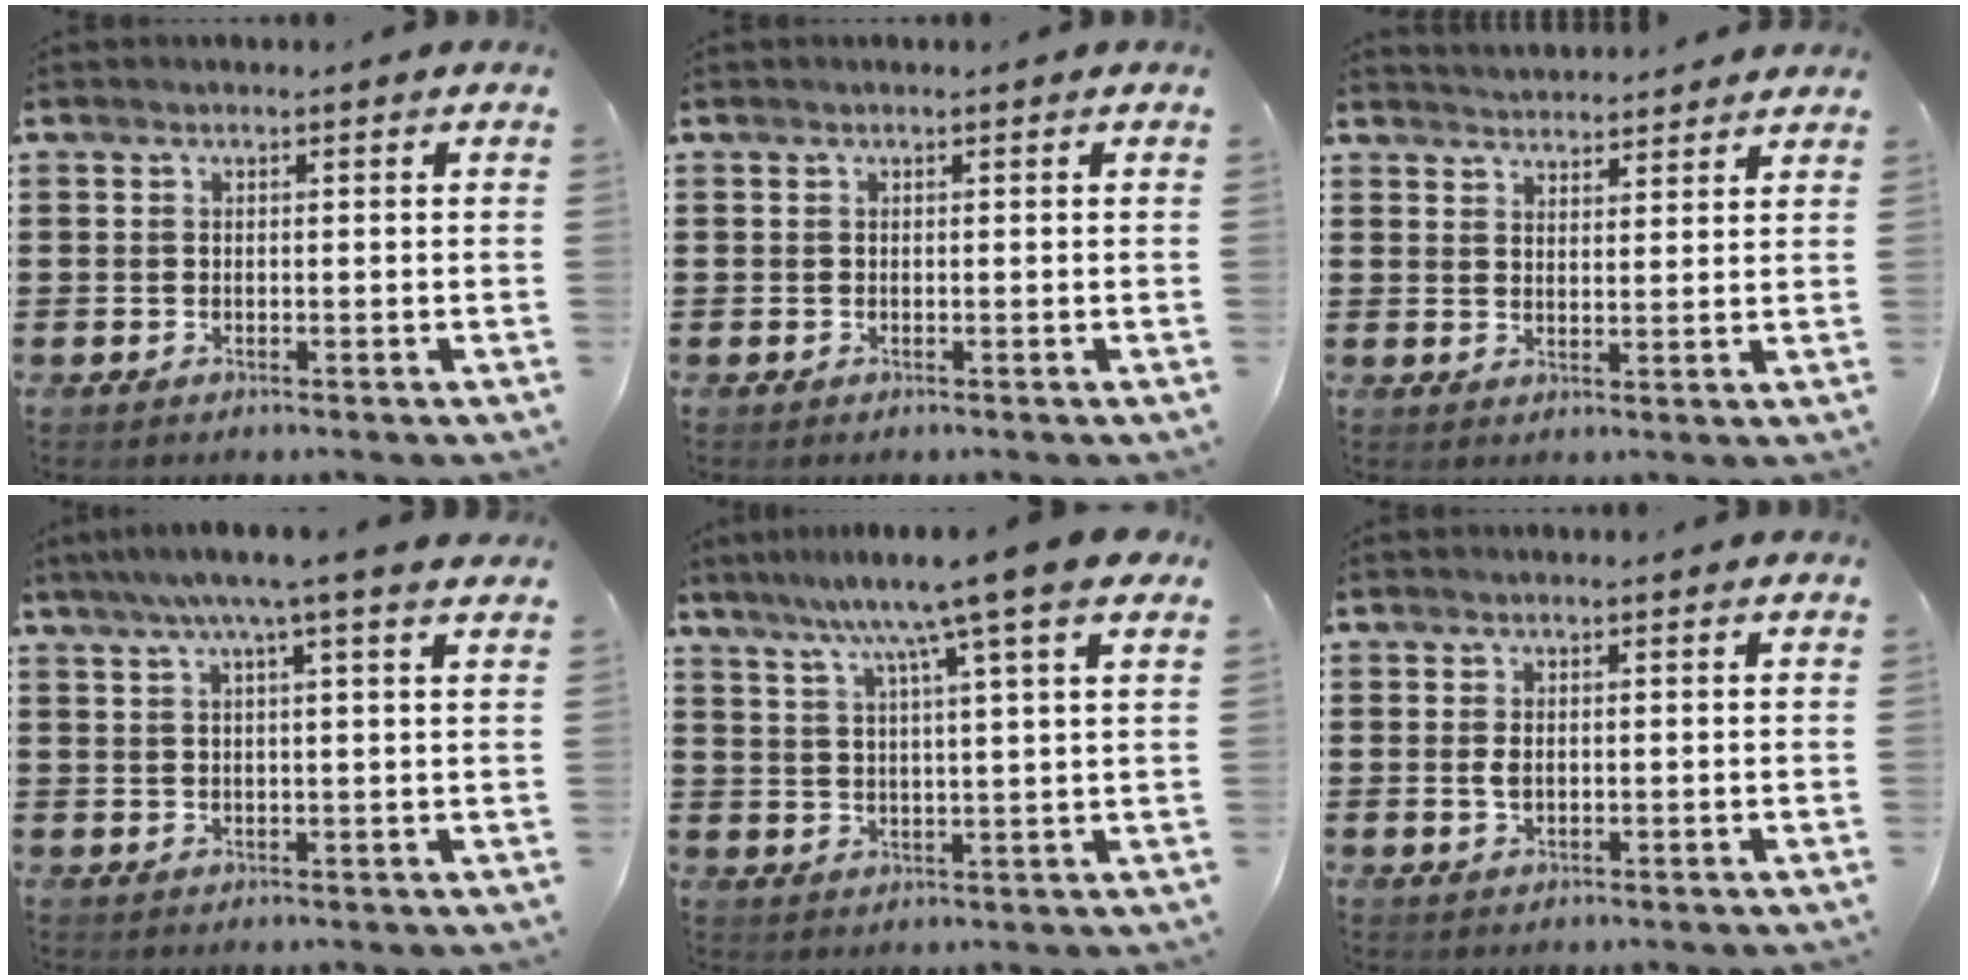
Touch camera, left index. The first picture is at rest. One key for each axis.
{"total": 0.0}
{"total": 3.1, "fx": 3.1, "fy": -0.1, "fz": -0.3, "tx": -0.004, "ty": -0.012, "tz": 0.057}
{"total": 4.4, "fx": 3.0, "fy": -0.5, "fz": 3.2, "tx": -0.071, "ty": -0.004, "tz": 0.049}
{"total": 9.0, "fx": 6.4, "fy": -1.1, "fz": 6.3, "tx": -0.134, "ty": -0.024, "tz": 0.099}
{"total": 1.6, "fx": 0.1, "fy": 0.9, "fz": 1.3, "tx": -0.036, "ty": 0.000, "tz": -0.002}